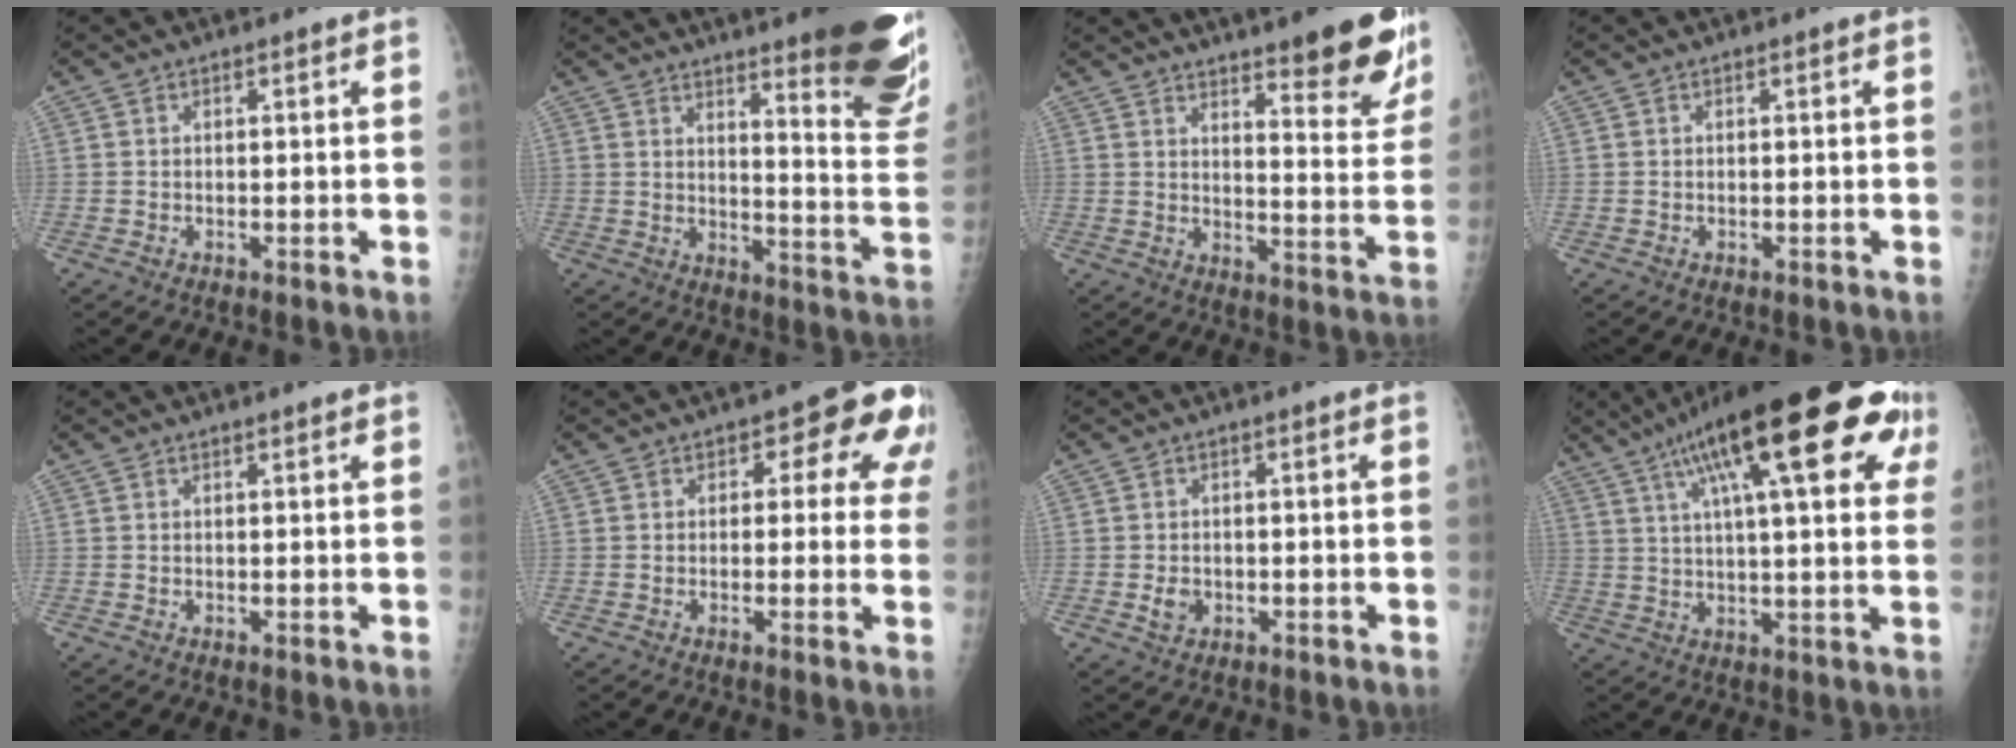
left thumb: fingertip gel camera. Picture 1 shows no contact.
{"total": 22.5, "force": [15.6, 3.7, 15.8], "torque": [-0.177, -0.116, 0.195]}
{"total": 16.5, "force": [11.3, 3.7, 11.5], "torque": [-0.113, -0.075, 0.154]}
{"total": 0.0}
{"total": 0.9, "force": [0.7, 0.1, 0.5], "torque": [-0.004, -0.001, 0.011]}
{"total": 10.4, "force": [3.3, 5.9, 7.9], "torque": [-0.029, 0.003, 0.029]}
{"total": 2.3, "force": [-0.5, 1.9, 1.3], "torque": [-0.016, 0.001, -0.004]}
{"total": 27.8, "force": [12.8, 7.6, 23.5], "torque": [-0.333, 0.017, 0.185]}